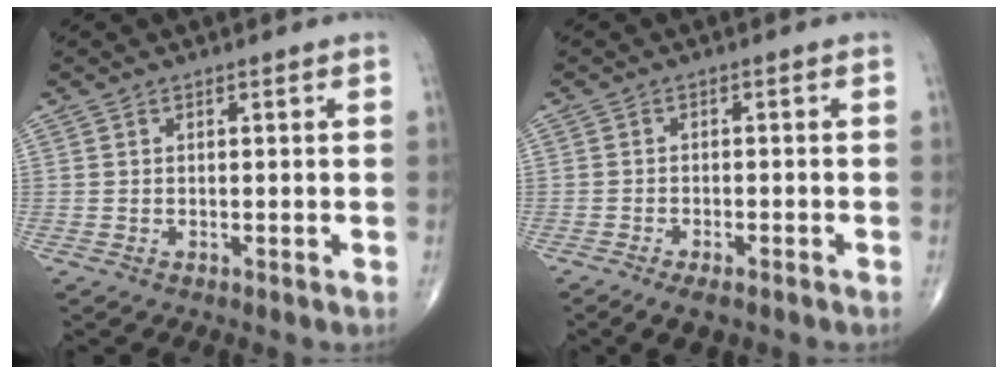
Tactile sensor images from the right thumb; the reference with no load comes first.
{"total": 3.9, "force": [-2.8, 1.5, 2.3], "torque": [-0.039, 0.004, -0.044]}